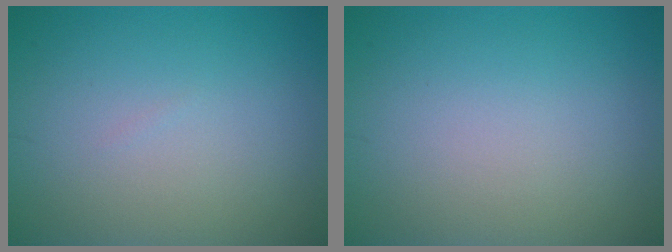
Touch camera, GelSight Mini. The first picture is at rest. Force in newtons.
{"total": 0.0}